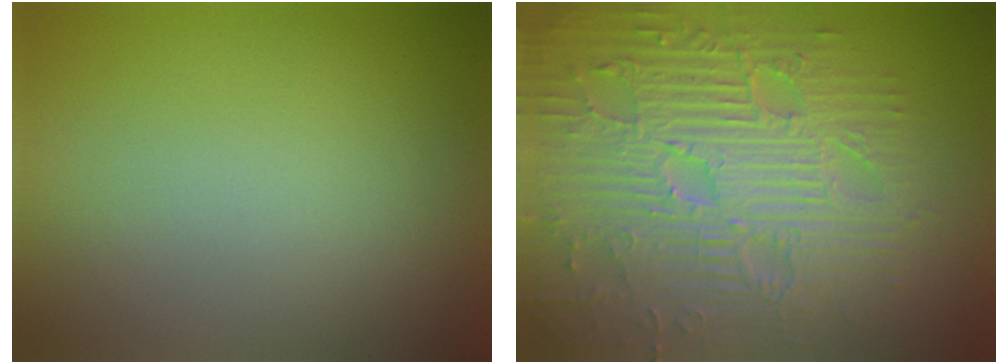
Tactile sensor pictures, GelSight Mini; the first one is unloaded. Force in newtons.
{"total": 10.8, "press": 7.2, "slide": 8.1}